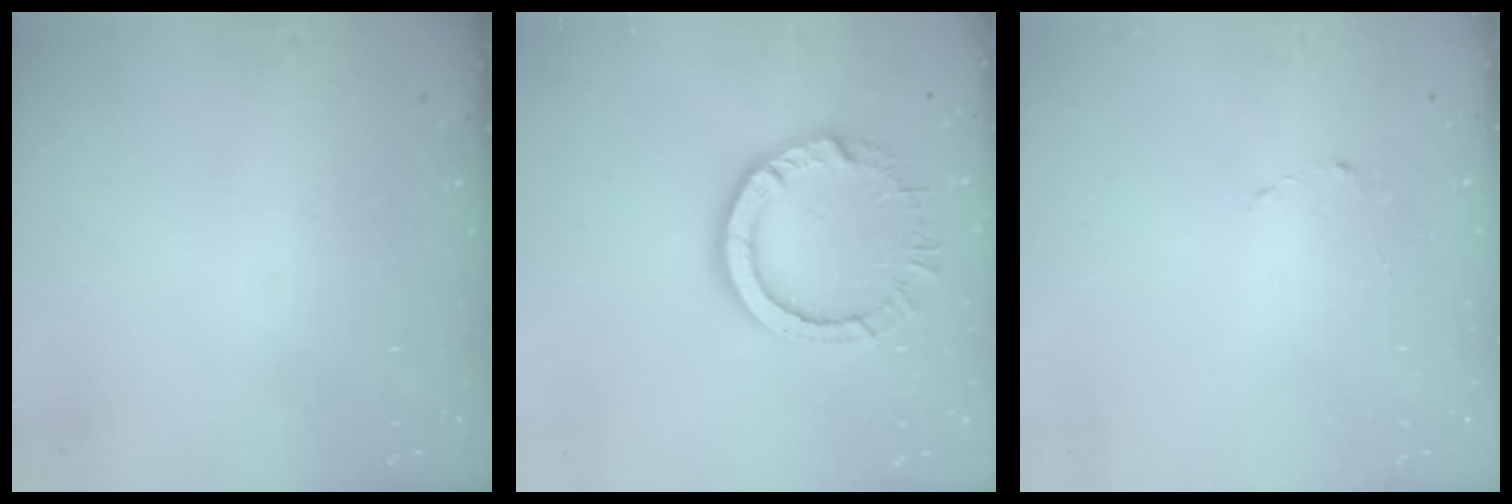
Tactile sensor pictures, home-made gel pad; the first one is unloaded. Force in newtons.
{"total": 9.8, "press": 9.8, "slide": 0.4}
{"total": 1.5, "press": 1.5, "slide": 0.2}